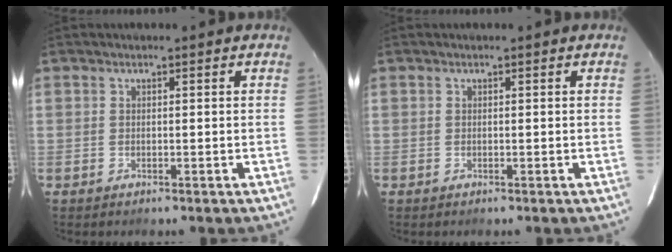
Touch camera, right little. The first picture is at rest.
{"total": 0.0}